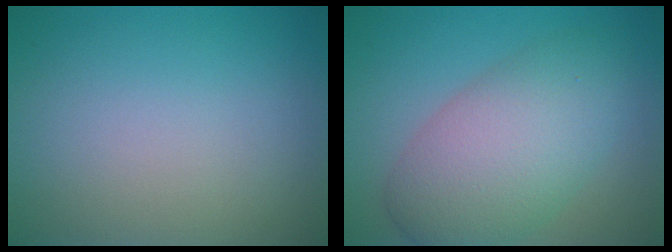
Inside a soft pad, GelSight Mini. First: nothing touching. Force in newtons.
{"total": 7.6, "press": 7.6, "slide": 0.2}